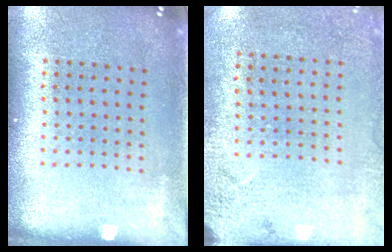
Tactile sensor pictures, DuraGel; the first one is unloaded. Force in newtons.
{"total": 2.7, "press": 2.2, "slide": 1.6}